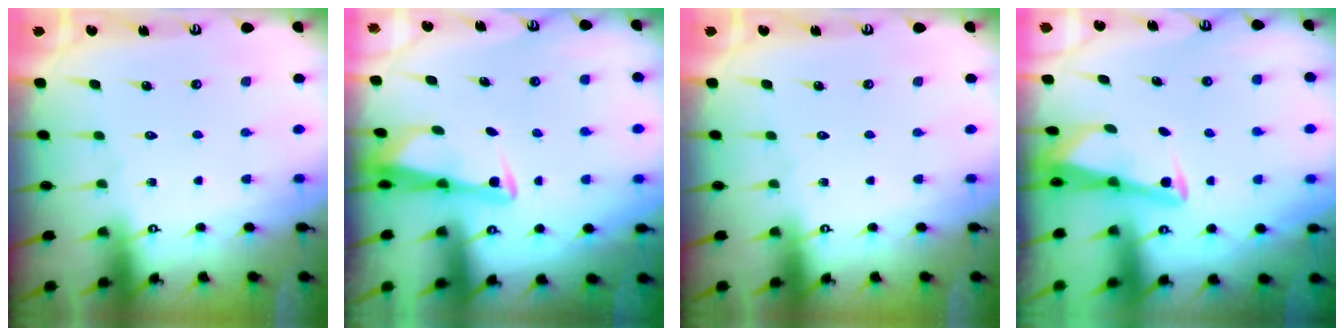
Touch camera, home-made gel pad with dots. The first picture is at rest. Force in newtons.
{"total": 3.0, "press": 2.9, "slide": 0.4}
{"total": 0.0}
{"total": 2.9, "press": 2.9, "slide": 0.3}